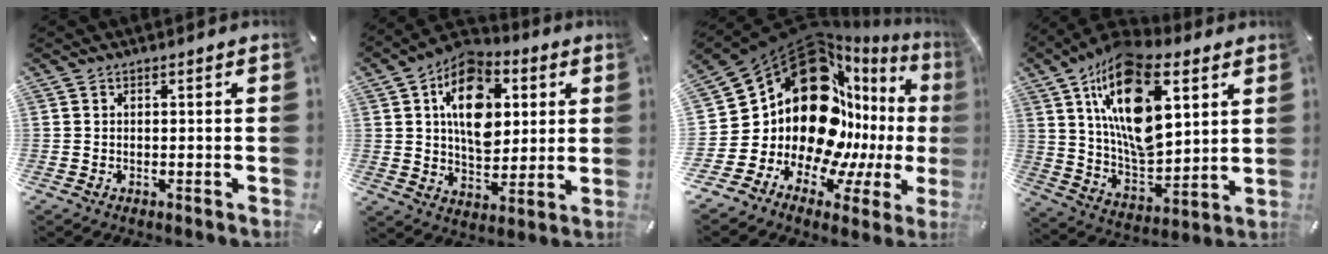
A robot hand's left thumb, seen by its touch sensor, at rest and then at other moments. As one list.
[{"total": 15.9, "force": [4.7, 11.1, 10.3], "torque": [-0.162, -0.012, 0.085]}, {"total": 24.8, "force": [5.7, 17.4, 16.7], "torque": [-0.271, -0.111, 0.135]}, {"total": 22.1, "force": [9.9, 12.2, 15.5], "torque": [-0.289, -0.038, 0.170]}]